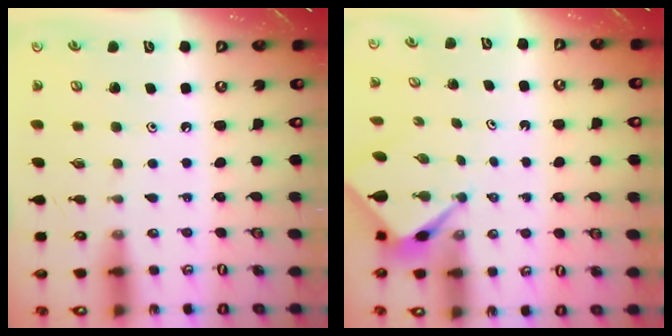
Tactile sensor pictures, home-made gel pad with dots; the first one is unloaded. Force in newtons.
{"total": 2.7, "press": 2.7, "slide": 0.2}